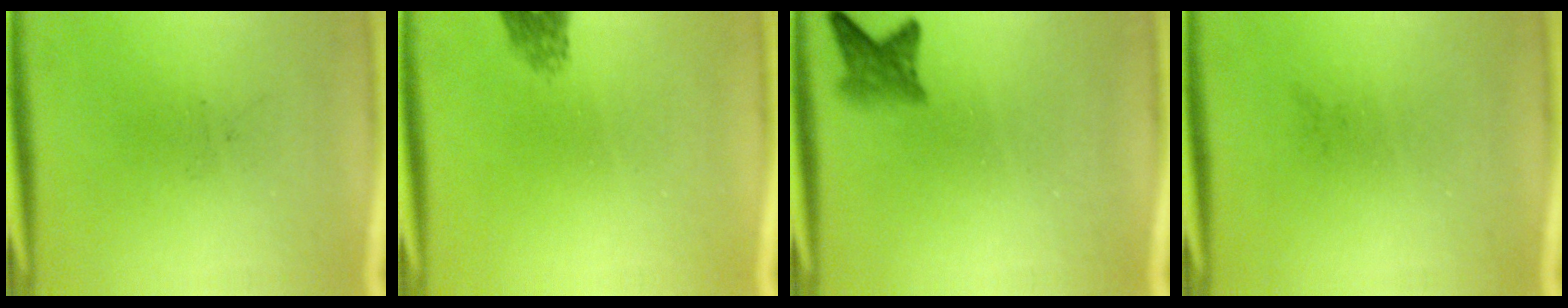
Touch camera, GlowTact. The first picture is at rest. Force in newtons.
{"total": 2.1}
{"total": 2.8}
{"total": 0.0}